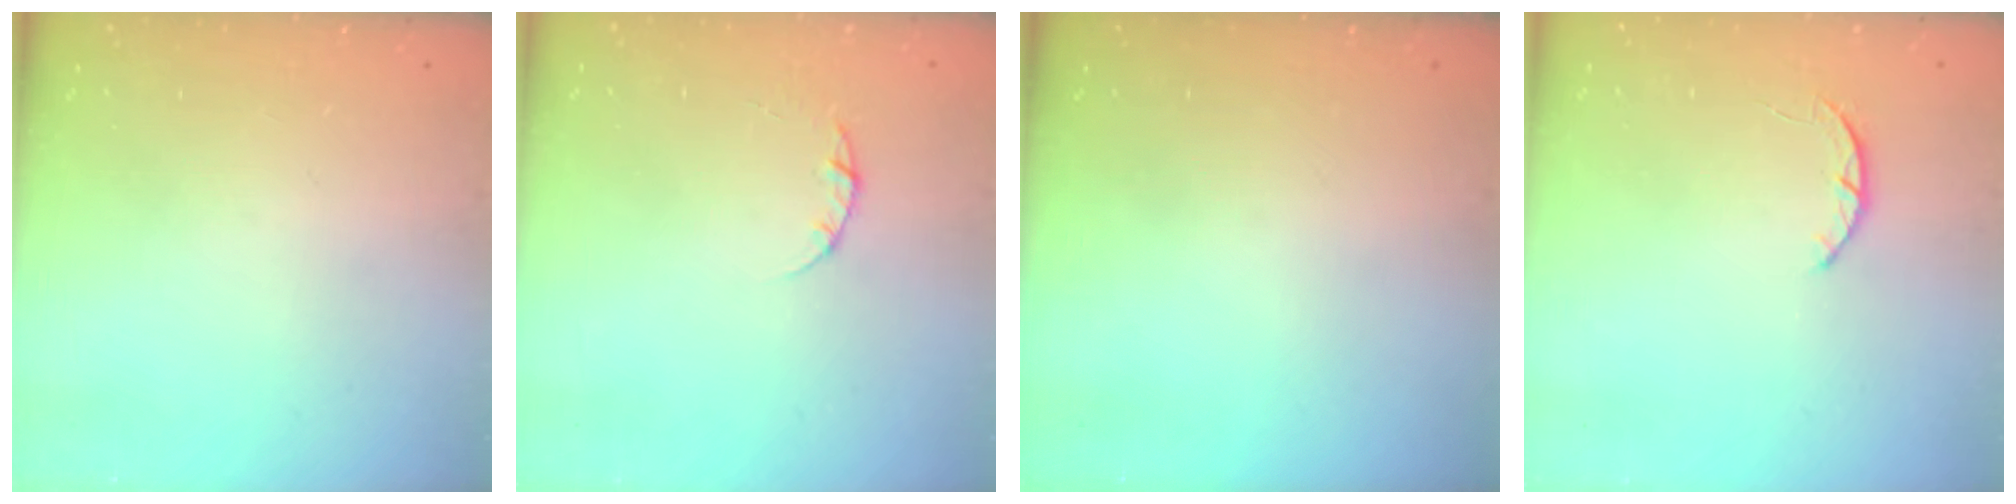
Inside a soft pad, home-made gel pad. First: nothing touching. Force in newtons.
{"total": 3.2, "press": 3.1, "slide": 0.4}
{"total": 0.0}
{"total": 2.5, "press": 2.5, "slide": 0.5}